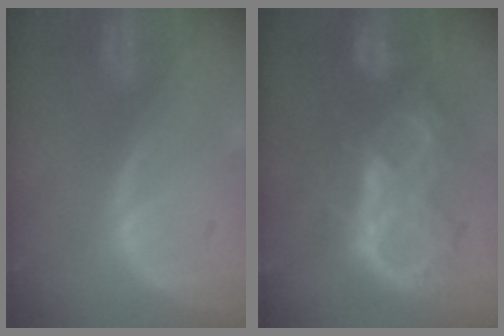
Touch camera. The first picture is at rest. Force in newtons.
{"total": 10.1, "press": 10.0, "slide": 1.2}